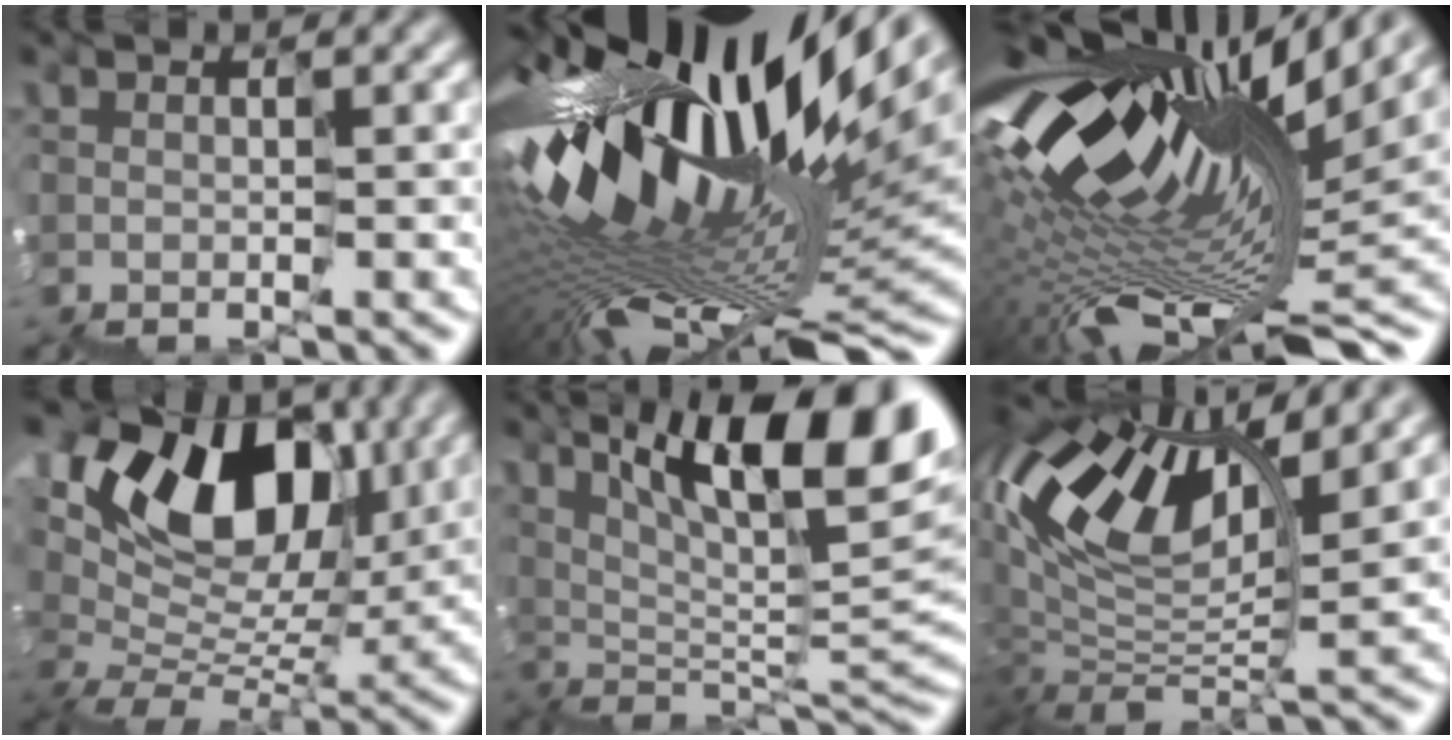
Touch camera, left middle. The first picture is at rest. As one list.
[{"total": 14.2, "force": [3.3, 4.1, 13.2], "torque": [-0.231, 0.006, 0.055]}, {"total": 13.2, "force": [2.9, 4.5, 12.1], "torque": [-0.212, 0.003, 0.063]}, {"total": 10.2, "force": [5.3, 6.3, 6.0], "torque": [-0.089, 0.019, 0.093]}, {"total": 11.6, "force": [5.8, 3.1, 9.5], "torque": [-0.134, 0.008, 0.115]}, {"total": 8.2, "force": [4.7, 3.4, 5.8], "torque": [-0.136, 0.009, 0.094]}]